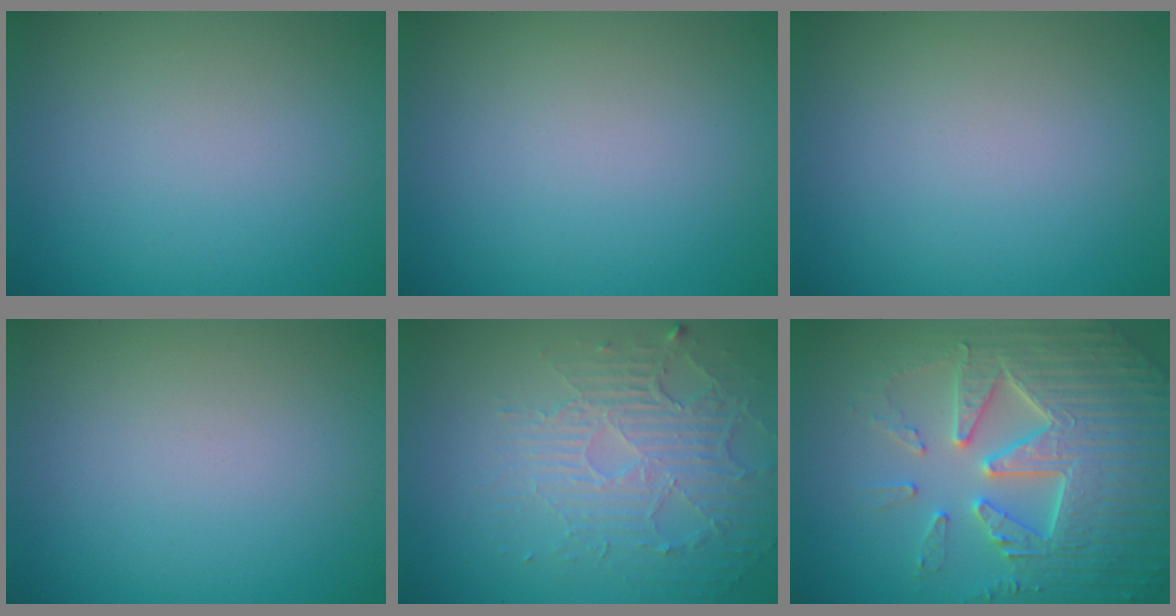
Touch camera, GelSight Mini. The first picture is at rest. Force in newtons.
{"total": 0.0}
{"total": 0.0}
{"total": 0.0}
{"total": 5.7, "press": 3.4, "slide": 4.6}
{"total": 7.8, "press": 7.6, "slide": 1.5}